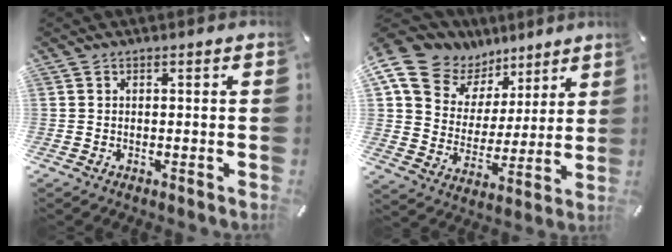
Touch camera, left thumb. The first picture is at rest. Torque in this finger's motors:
{"motor_torque": [0.72, 0.37, 0.34, -0.24, 0.15]}